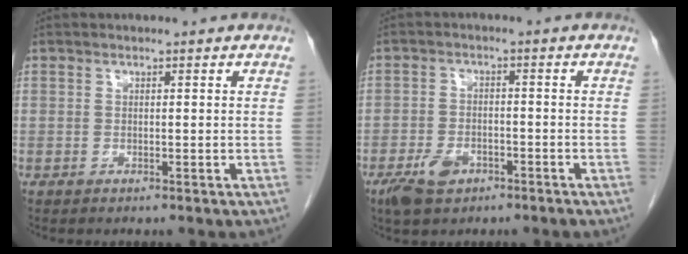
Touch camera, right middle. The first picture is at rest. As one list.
[{"total": 4.9, "force": [-3.0, 2.4, 3.0], "torque": [-0.063, -0.002, -0.048]}]